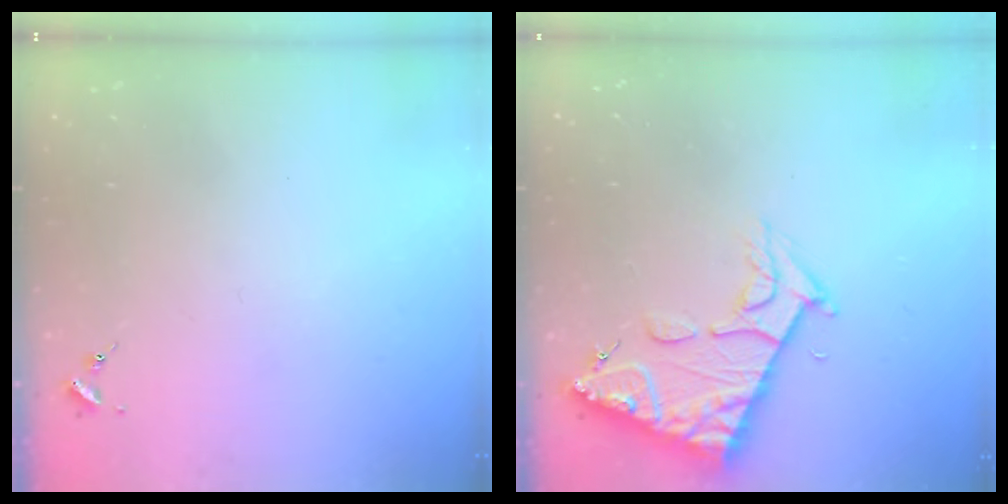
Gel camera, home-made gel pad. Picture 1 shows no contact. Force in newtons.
{"total": 12.5, "press": 12.5, "slide": 1.3}